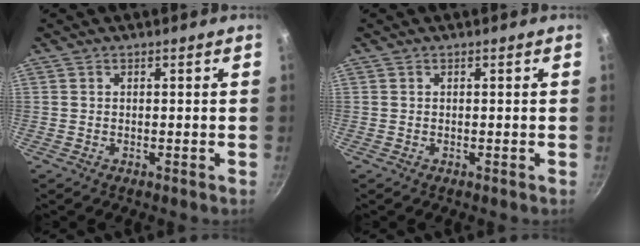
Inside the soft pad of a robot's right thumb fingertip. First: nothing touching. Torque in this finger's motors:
{"motor_torque": [0.00, 0.00, 0.01, 0.01, 0.00]}